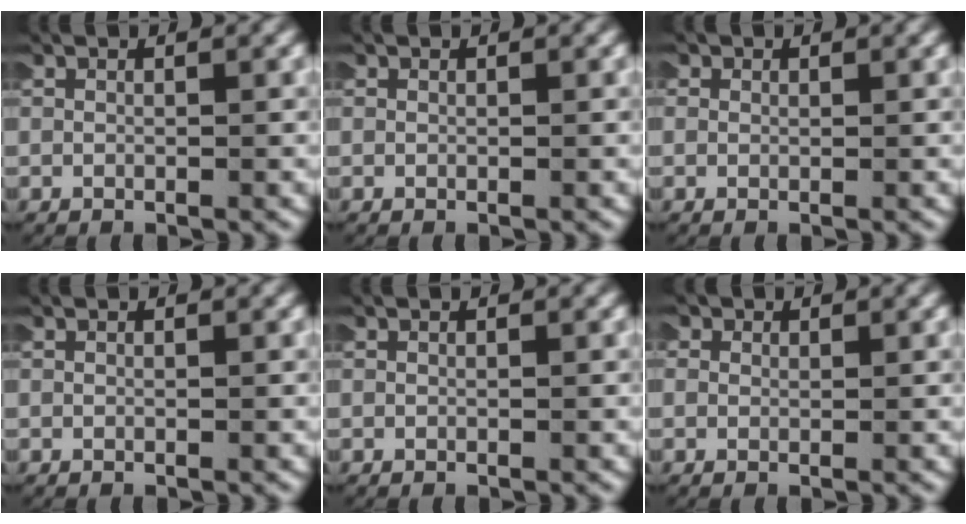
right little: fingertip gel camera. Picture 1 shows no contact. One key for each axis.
{"total": 0.0}
{"total": 0.8, "fx": 0.2, "fy": 0.7, "fz": 0.1, "tx": -0.007, "ty": -0.001, "tz": 0.000}
{"total": 0.0}
{"total": 0.0}
{"total": 1.6, "fx": 0.5, "fy": 1.4, "fz": 0.3, "tx": -0.018, "ty": -0.002, "tz": 0.002}